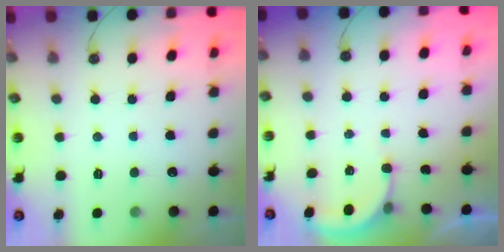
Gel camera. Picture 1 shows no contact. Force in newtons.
{"total": 2.9, "press": 2.9, "slide": 0.2}